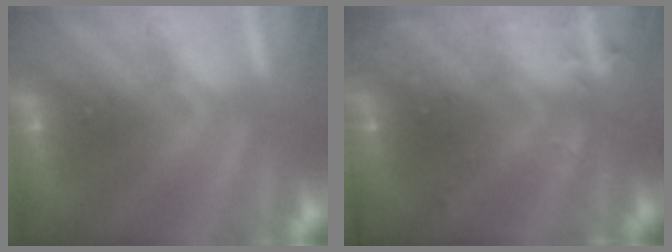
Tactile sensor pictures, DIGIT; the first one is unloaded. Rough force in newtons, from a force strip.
{"total": 2.9}